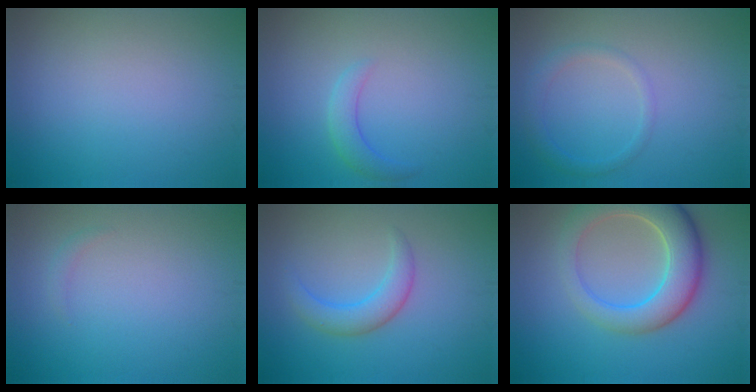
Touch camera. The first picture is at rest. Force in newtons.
{"total": 2.0, "press": 2.0, "slide": 0.1}
{"total": 1.7, "press": 1.7, "slide": 0.1}
{"total": 0.6, "press": 0.6, "slide": 0.0}
{"total": 2.8, "press": 2.8, "slide": 0.2}
{"total": 7.3, "press": 7.3, "slide": 0.7}